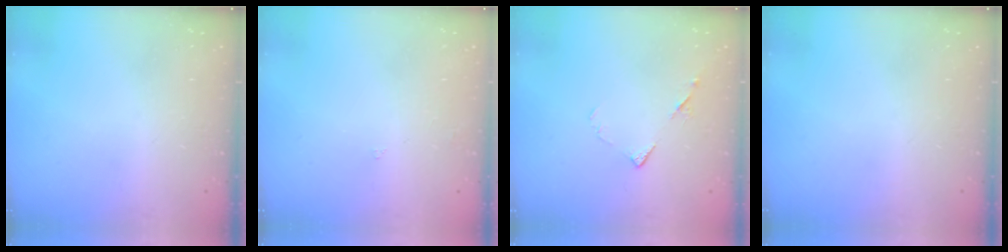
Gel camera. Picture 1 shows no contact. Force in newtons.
{"total": 2.3, "press": 2.3, "slide": 0.5}
{"total": 8.1, "press": 8.0, "slide": 1.2}
{"total": 0.0}